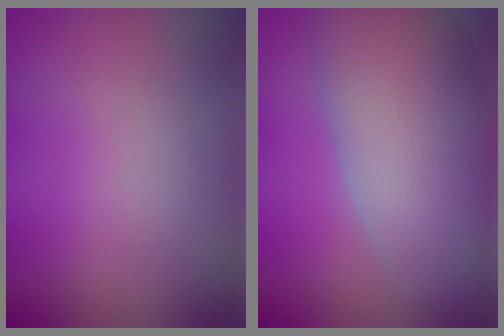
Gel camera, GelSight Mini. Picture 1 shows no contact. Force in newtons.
{"total": 11.8, "press": 11.8, "slide": 0.9}